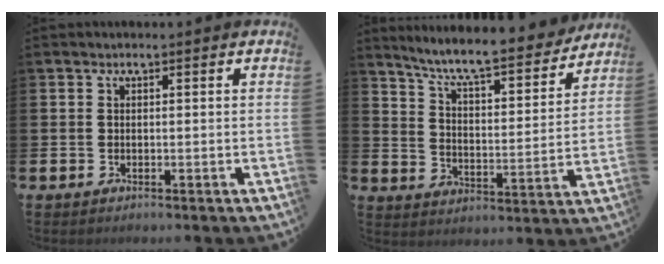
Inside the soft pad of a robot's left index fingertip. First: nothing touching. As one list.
[{"total": 8.1, "force": [7.5, 0.9, 3.0], "torque": [-0.088, -0.057, 0.124]}]